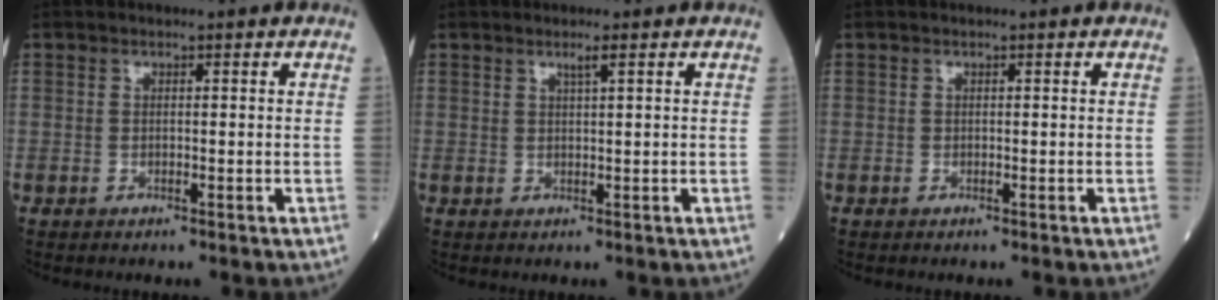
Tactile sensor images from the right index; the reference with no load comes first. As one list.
[{"total": 1.3, "force": [0.8, -0.1, 1.0], "torque": [-0.022, 0.000, 0.019]}, {"total": 0.0}]